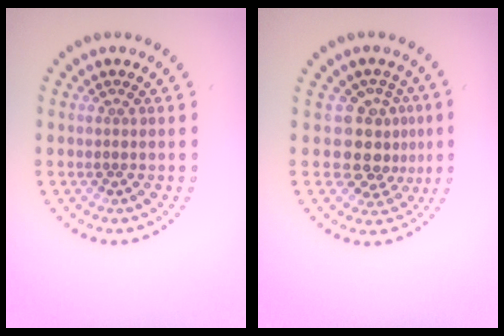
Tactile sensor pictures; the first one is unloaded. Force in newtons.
{"total": 4.0, "press": 3.3, "slide": 2.2}